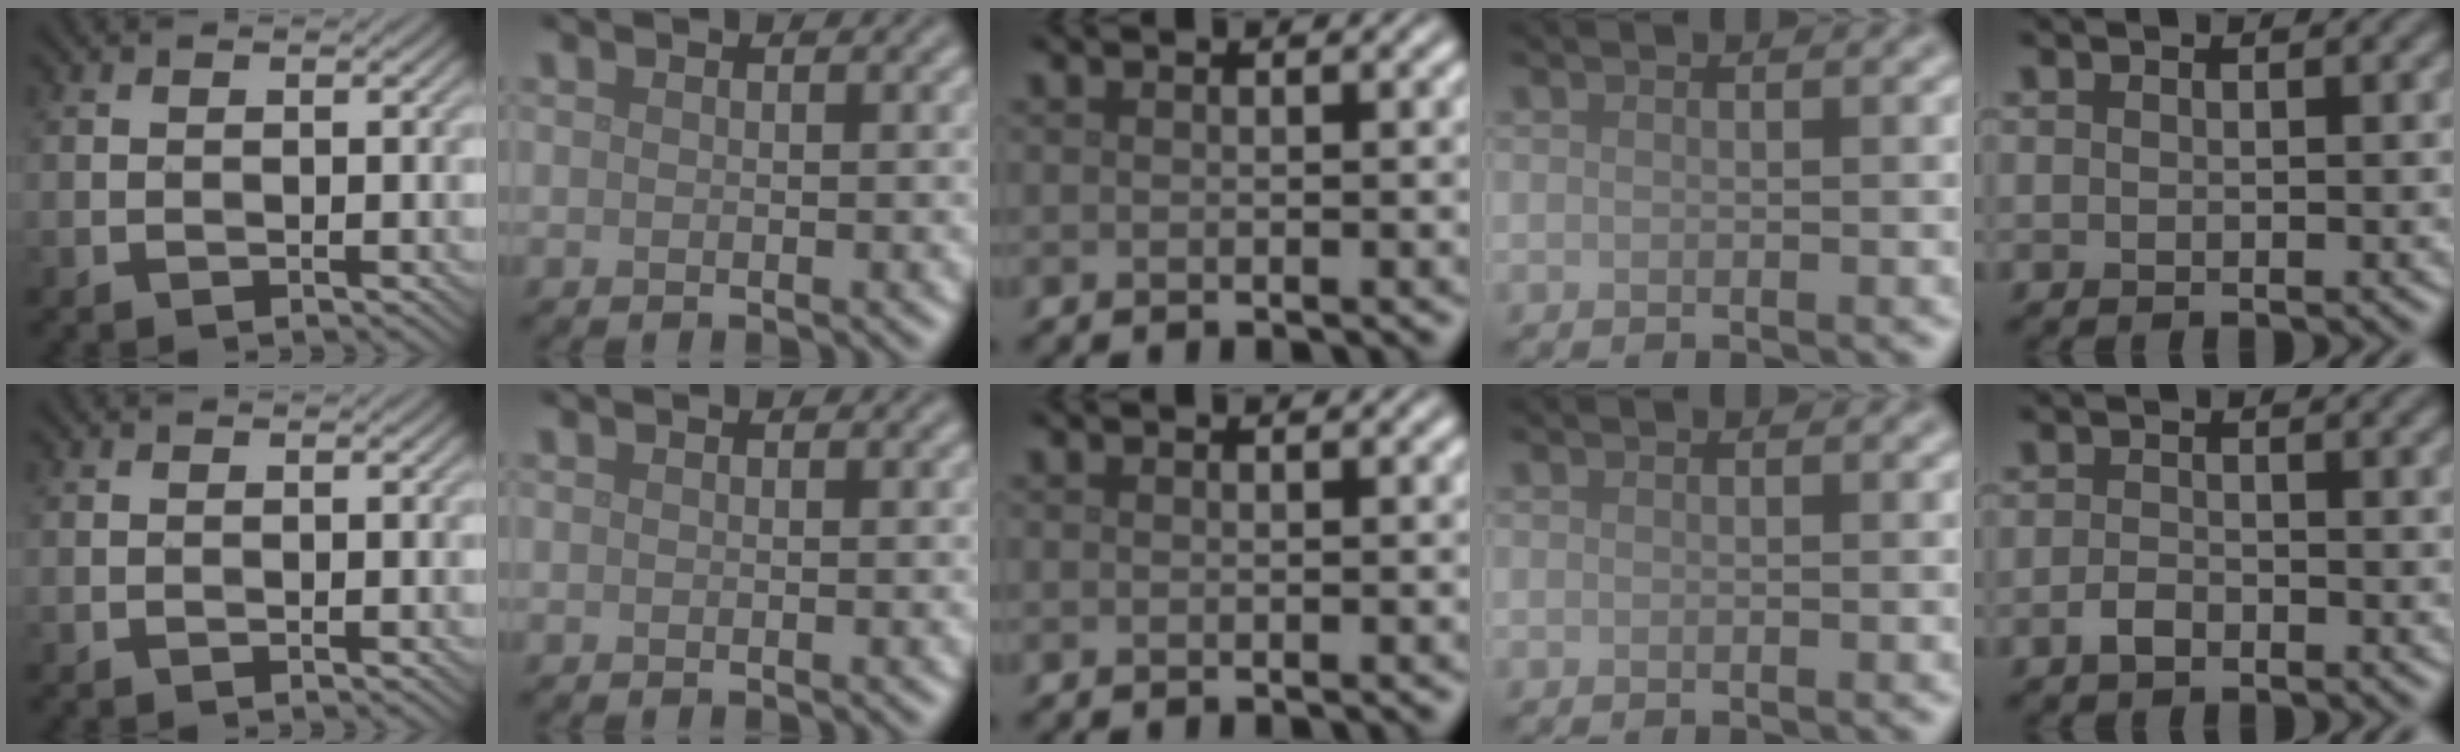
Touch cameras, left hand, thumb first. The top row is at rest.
{"little": {"total": 1.5, "force": [-1.1, 0.7, 0.7], "torque": [-0.014, 0.002, -0.024]}}